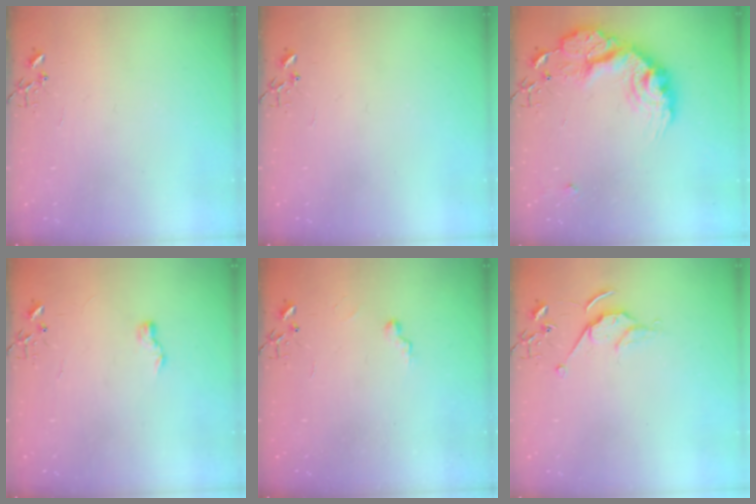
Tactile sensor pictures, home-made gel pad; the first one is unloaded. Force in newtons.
{"total": 0.0}
{"total": 21.7, "press": 21.7, "slide": 1.6}
{"total": 5.3, "press": 5.2, "slide": 0.7}
{"total": 5.5, "press": 5.5, "slide": 0.5}
{"total": 7.3, "press": 7.3, "slide": 0.5}